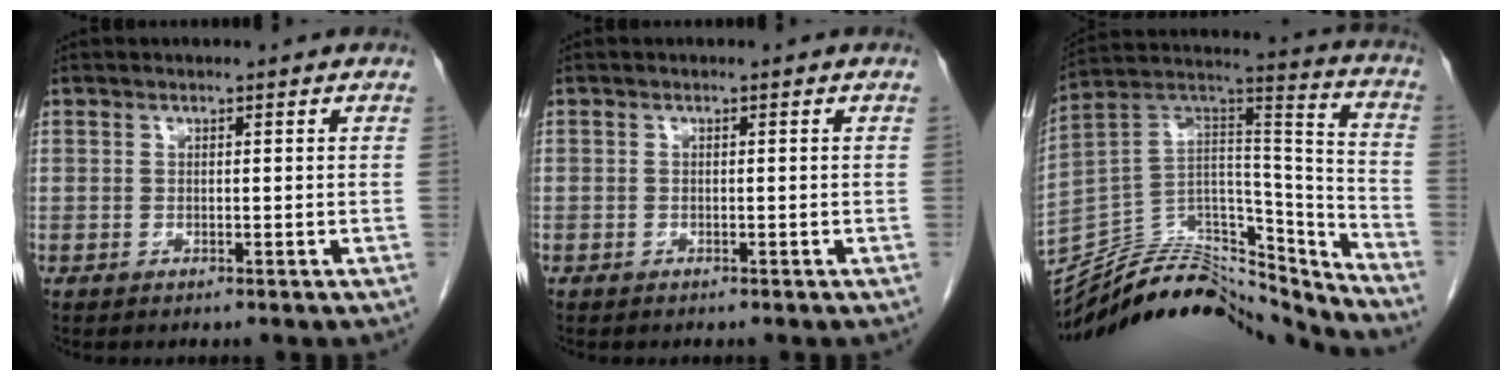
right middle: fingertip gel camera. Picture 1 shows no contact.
{"total": 0.6, "force": [-0.4, 0.4, 0.0], "torque": [-0.010, 0.001, -0.008]}
{"total": 25.9, "force": [-24.4, 5.5, 6.9], "torque": [-0.126, 0.038, -0.385]}